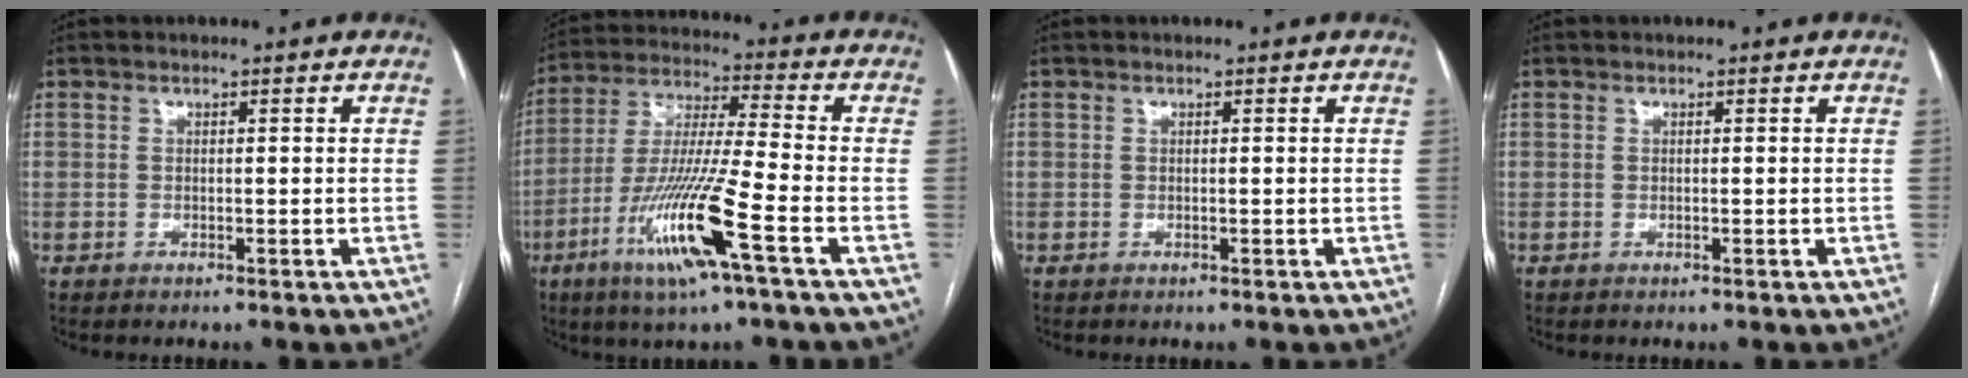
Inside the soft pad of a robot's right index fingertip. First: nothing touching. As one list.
[{"total": 14.9, "force": [-6.6, -0.2, 13.4], "torque": [-0.274, -0.018, -0.125]}, {"total": 0.0}, {"total": 0.0}]